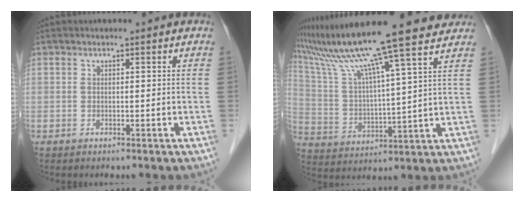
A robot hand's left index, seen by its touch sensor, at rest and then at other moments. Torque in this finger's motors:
{"motor_torque": [0.25, -1.24, 0.75, 0.21]}